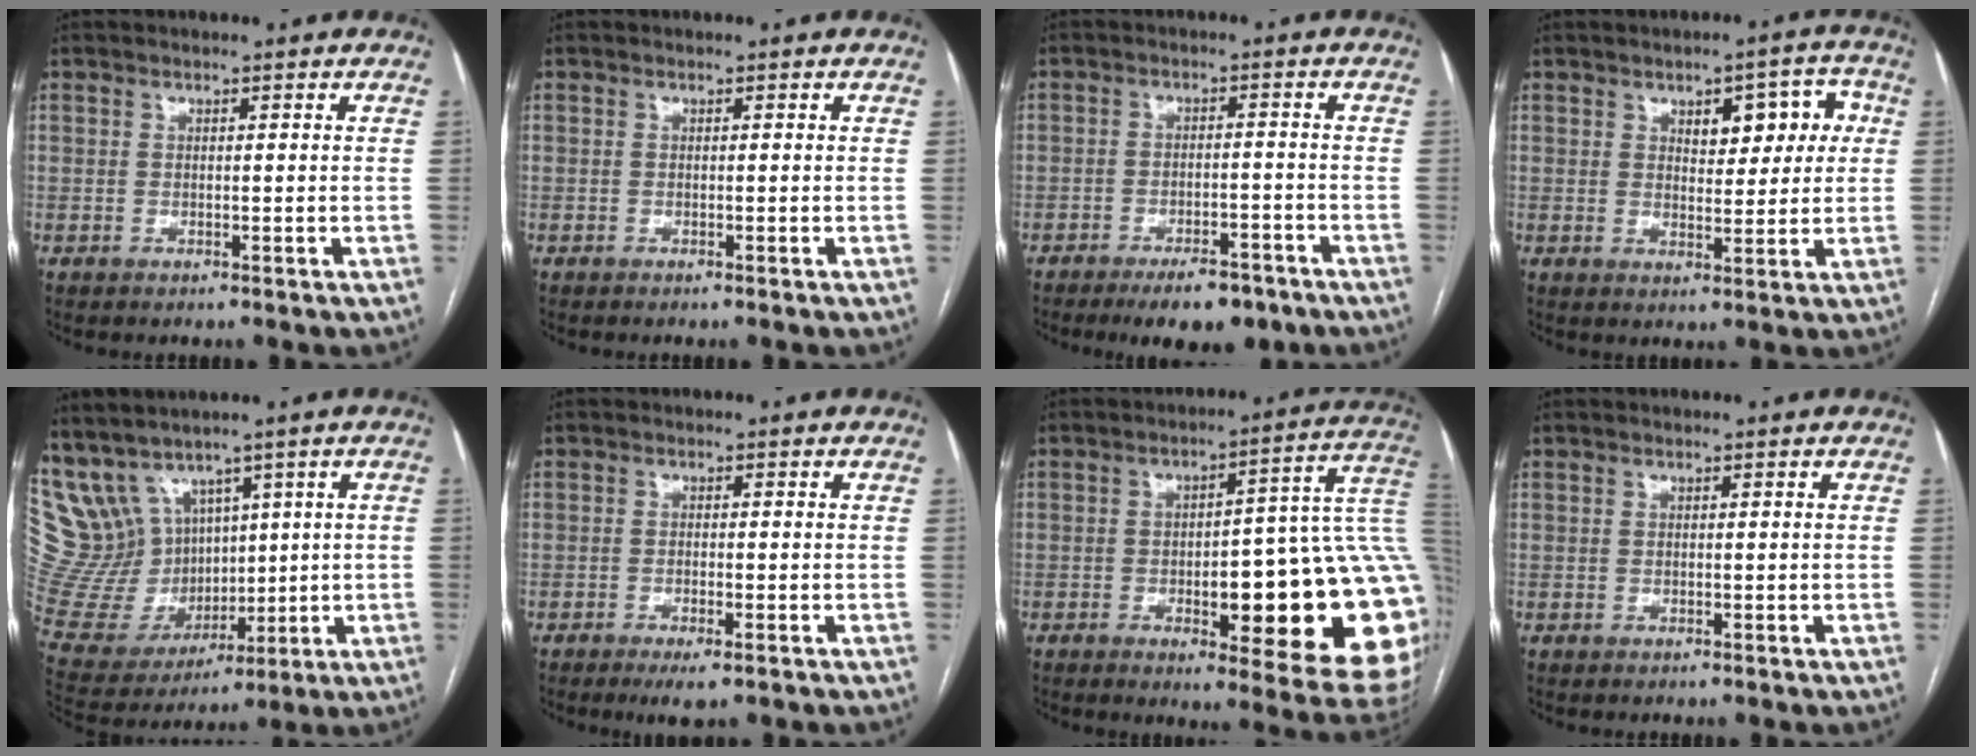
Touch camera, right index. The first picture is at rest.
{"total": 0.0}
{"total": 7.5, "force": [-5.5, 2.8, 4.2], "torque": [-0.057, 0.000, -0.081]}
{"total": 7.3, "force": [2.2, 3.3, 6.1], "torque": [-0.069, 0.023, 0.033]}
{"total": 14.6, "force": [8.3, 11.0, 4.9], "torque": [-0.141, 0.057, 0.207]}
{"total": 3.4, "force": [-2.0, 0.5, 2.7], "torque": [-0.044, -0.007, -0.030]}
{"total": 25.7, "force": [-3.2, 5.7, 24.8], "torque": [-0.224, 0.029, -0.025]}
{"total": 0.0}